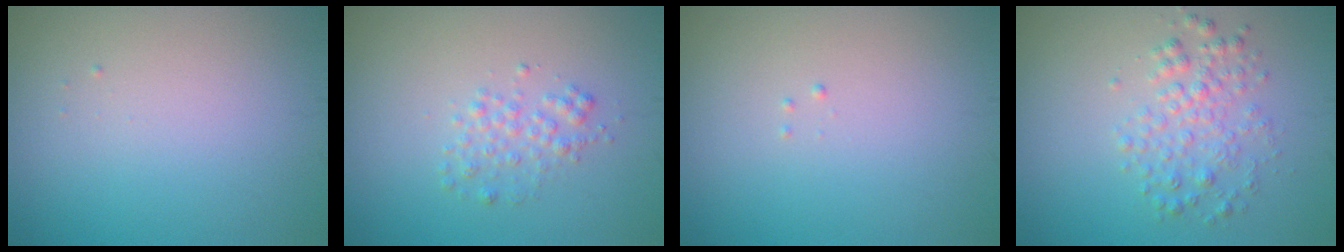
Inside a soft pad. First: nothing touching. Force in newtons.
{"total": 1.7, "press": 1.7, "slide": 0.0}
{"total": 0.0}
{"total": 2.8, "press": 2.8, "slide": 0.0}